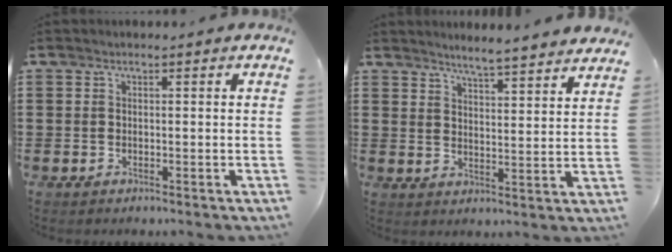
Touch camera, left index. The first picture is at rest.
{"total": 4.0, "force": [3.9, -0.9, 0.4], "torque": [-0.025, -0.027, 0.066]}